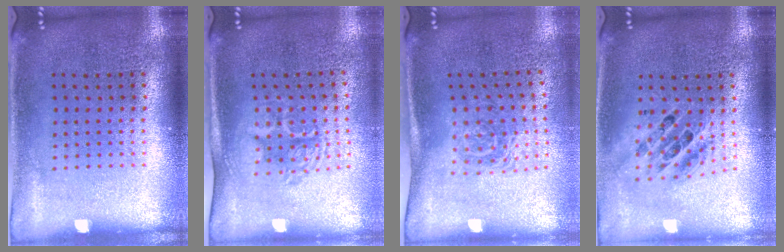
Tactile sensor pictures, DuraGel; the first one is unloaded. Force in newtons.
{"total": 1.7, "press": 1.4, "slide": 1.1}
{"total": 1.6, "press": 1.1, "slide": 1.1}
{"total": 1.7, "press": 1.4, "slide": 1.0}